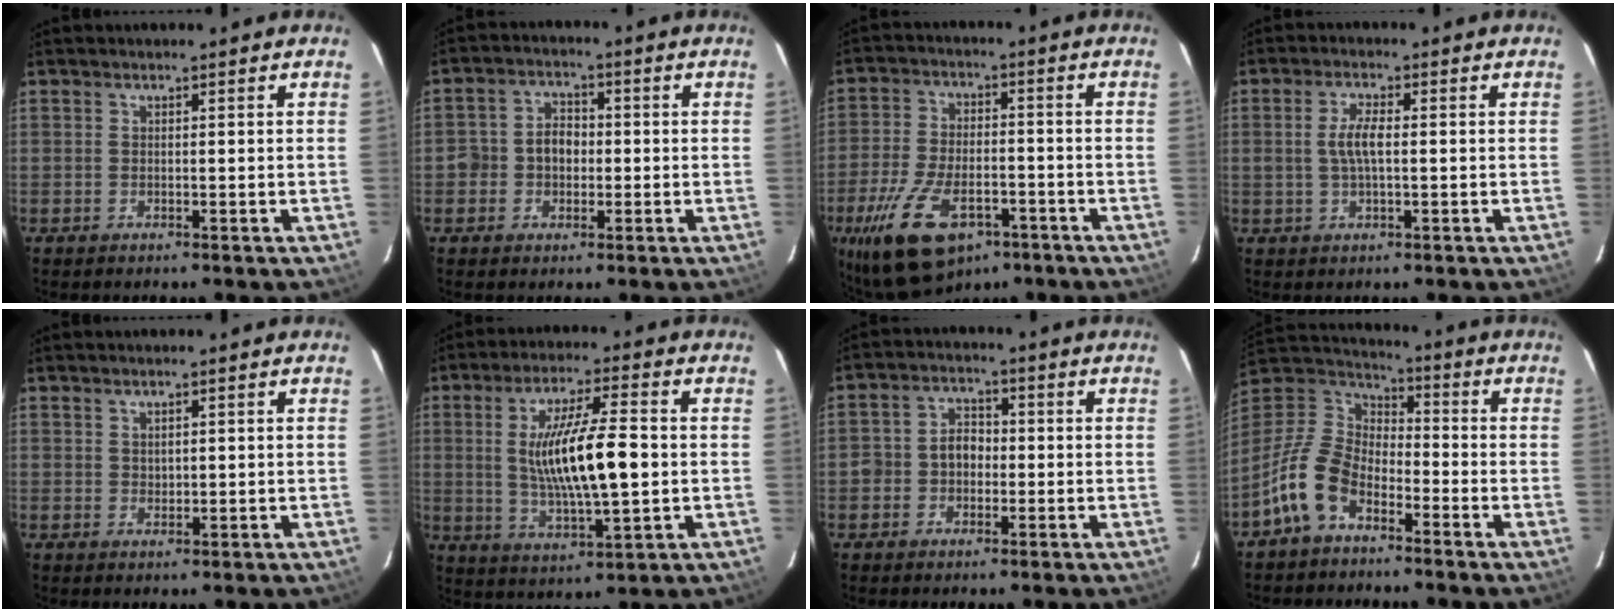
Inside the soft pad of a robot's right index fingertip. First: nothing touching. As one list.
[{"total": 5.3, "force": [-1.1, 4.7, 2.2], "torque": [-0.045, 0.019, -0.019]}, {"total": 16.9, "force": [-9.4, 8.6, 11.1], "torque": [-0.243, -0.028, -0.162]}, {"total": 4.2, "force": [0.1, 1.5, 4.0], "torque": [-0.078, 0.005, 0.006]}, {"total": 1.3, "force": [0.8, 0.9, 0.5], "torque": [-0.006, 0.003, 0.016]}, {"total": 14.1, "force": [0.2, 3.1, 13.7], "torque": [-0.251, -0.006, 0.013]}, {"total": 5.1, "force": [-1.4, 4.4, 2.2], "torque": [-0.044, 0.020, -0.024]}, {"total": 12.8, "force": [-7.1, 7.5, 7.5], "torque": [-0.168, 0.013, -0.145]}]